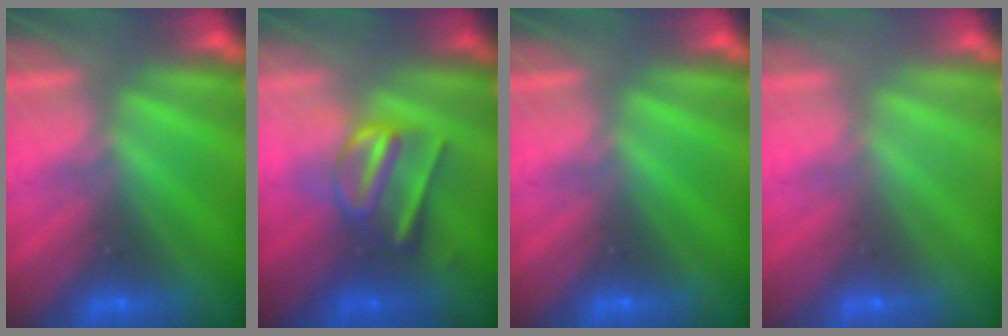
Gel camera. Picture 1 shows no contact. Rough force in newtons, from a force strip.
{"total": 3.0}
{"total": 0.0}
{"total": 3.2}